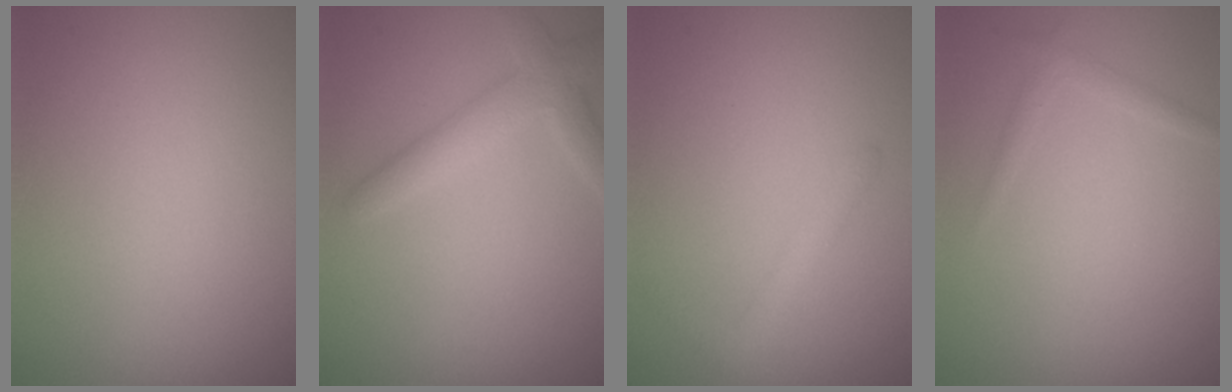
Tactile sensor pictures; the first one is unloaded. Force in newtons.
{"total": 3.0, "press": 3.0, "slide": 0.1}
{"total": 1.5, "press": 1.5, "slide": 0.1}
{"total": 0.9, "press": 0.9, "slide": 0.1}